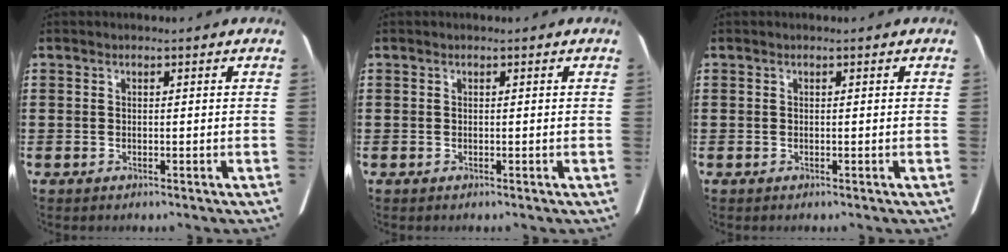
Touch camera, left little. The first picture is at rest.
{"total": 0.0}
{"total": 0.0}